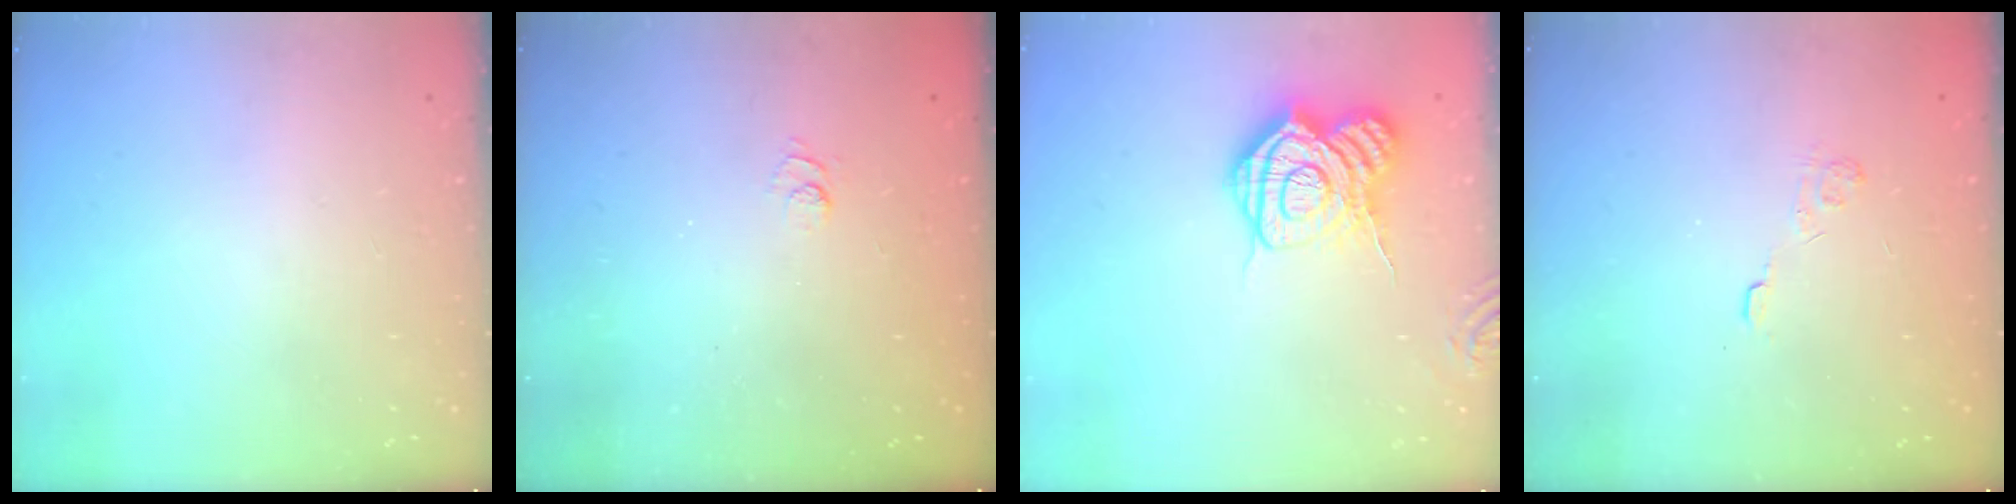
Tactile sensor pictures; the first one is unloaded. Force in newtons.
{"total": 2.4, "press": 1.9, "slide": 1.4}
{"total": 16.3, "press": 16.3, "slide": 1.1}
{"total": 2.4, "press": 1.9, "slide": 1.5}